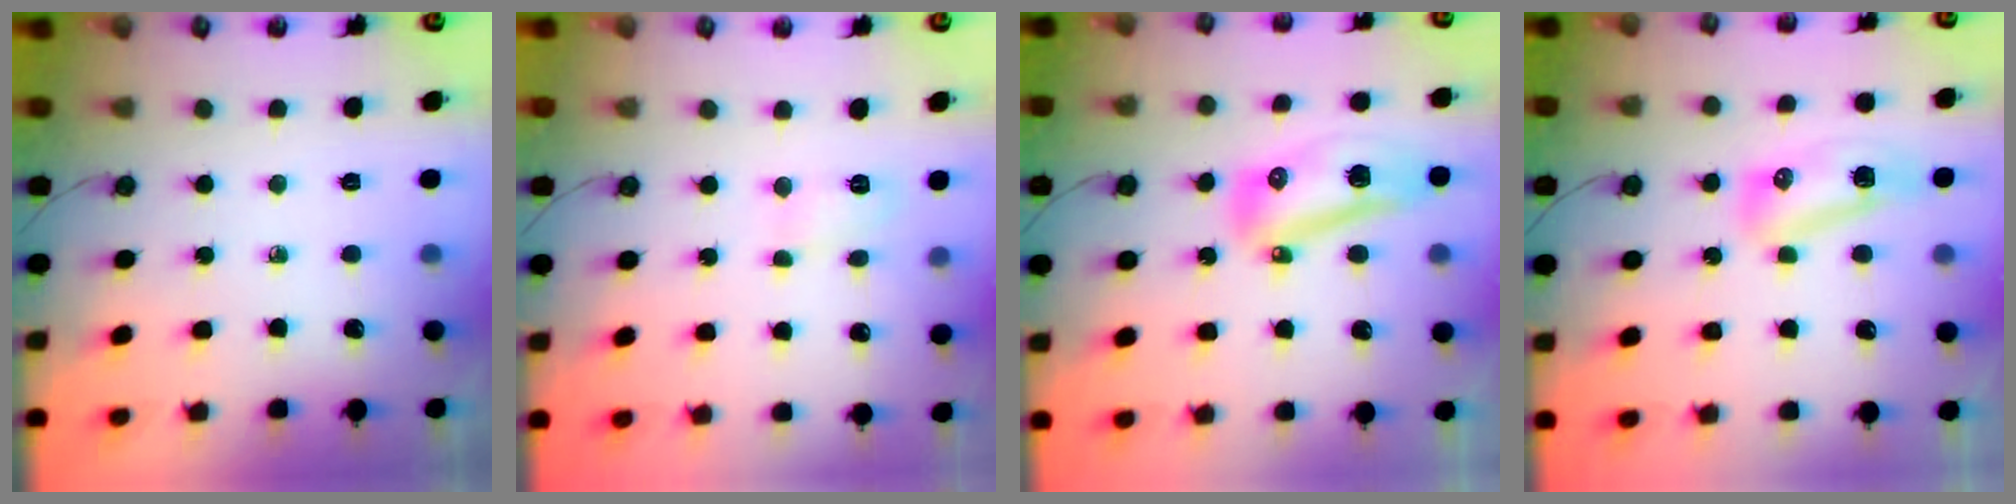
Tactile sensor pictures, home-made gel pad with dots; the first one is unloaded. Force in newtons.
{"total": 4.4, "press": 4.3, "slide": 0.7}
{"total": 11.4, "press": 11.2, "slide": 1.9}
{"total": 8.6, "press": 8.4, "slide": 1.9}